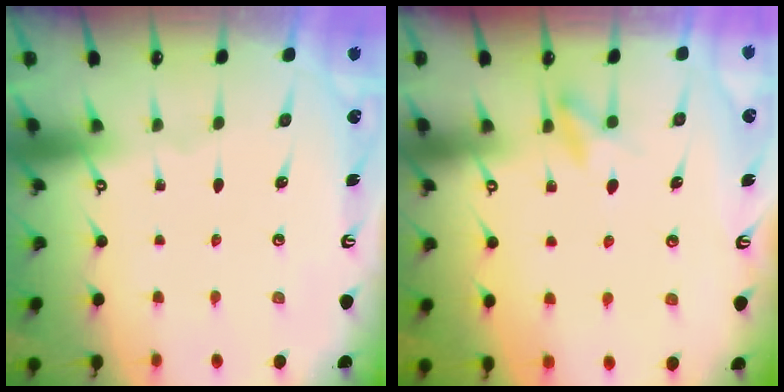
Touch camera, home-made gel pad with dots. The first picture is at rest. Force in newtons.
{"total": 8.7, "press": 8.4, "slide": 2.1}